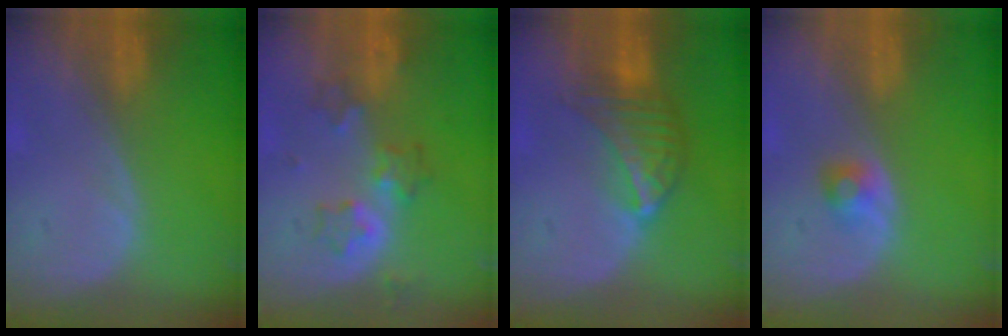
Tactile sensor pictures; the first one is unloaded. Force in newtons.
{"total": 5.4, "press": 5.4, "slide": 0.6}
{"total": 7.1, "press": 6.3, "slide": 3.1}
{"total": 2.2, "press": 2.1, "slide": 0.3}